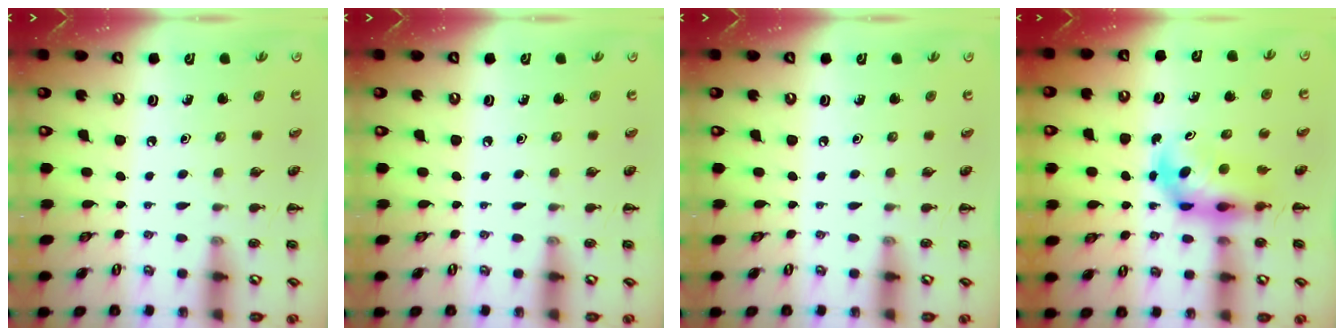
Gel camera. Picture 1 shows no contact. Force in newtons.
{"total": 0.0}
{"total": 0.0}
{"total": 5.4, "press": 5.3, "slide": 0.9}